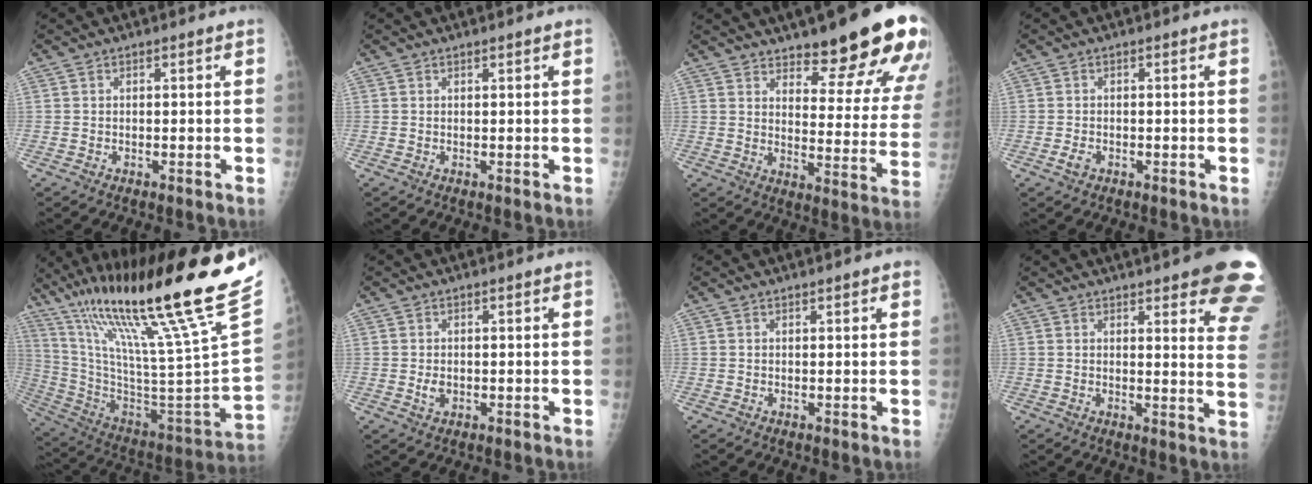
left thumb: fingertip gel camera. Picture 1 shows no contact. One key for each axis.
{"total": 0.7, "fx": 0.5, "fy": 0.0, "fz": 0.5, "tx": -0.009, "ty": -0.002, "tz": 0.009}
{"total": 20.8, "fx": 14.5, "fy": 5.7, "fz": 13.7, "tx": -0.139, "ty": -0.090, "tz": 0.190}
{"total": 1.4, "fx": -0.5, "fy": 0.9, "fz": 0.9, "tx": -0.022, "ty": 0.001, "tz": -0.010}
{"total": 36.3, "fx": 24.5, "fy": 2.5, "fz": 26.6, "tx": -0.419, "ty": -0.106, "tz": 0.404}
{"total": 1.6, "fx": 0.1, "fy": 1.0, "fz": 1.2, "tx": -0.016, "ty": -0.003, "tz": 0.007}
{"total": 1.6, "fx": 1.0, "fy": 0.3, "fz": 1.2, "tx": -0.017, "ty": -0.003, "tz": 0.013}
{"total": 17.7, "fx": 11.6, "fy": 4.1, "fz": 12.8, "tx": -0.132, "ty": -0.048, "tz": 0.123}